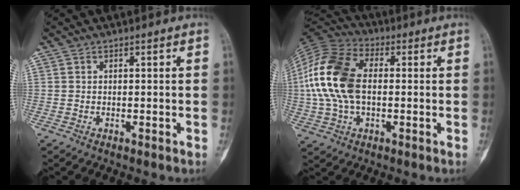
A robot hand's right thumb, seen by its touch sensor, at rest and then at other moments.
{"total": 16.5, "force": [0.6, 10.3, 12.9], "torque": [-0.270, 0.023, 0.006]}